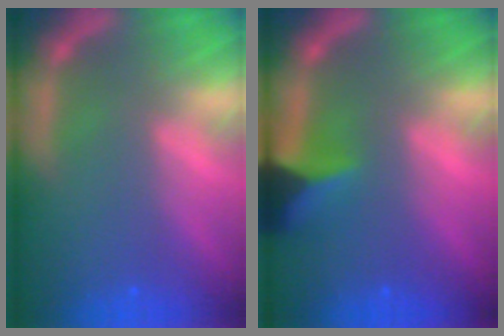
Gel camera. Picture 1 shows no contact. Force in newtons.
{"total": 4.4}